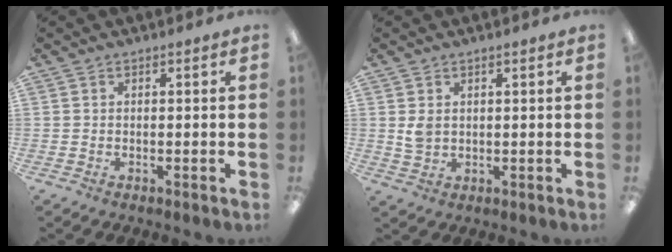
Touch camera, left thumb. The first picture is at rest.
{"total": 2.9, "force": [0.9, 2.0, 1.8], "torque": [-0.038, 0.002, 0.018]}